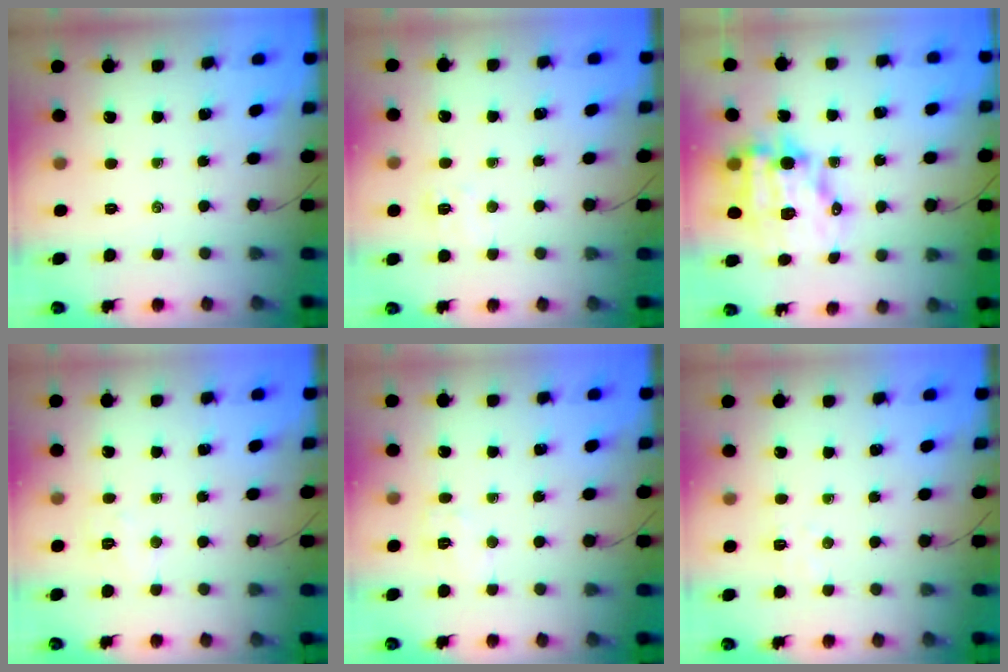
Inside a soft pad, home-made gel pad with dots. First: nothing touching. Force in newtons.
{"total": 5.0, "press": 4.8, "slide": 1.4}
{"total": 12.7, "press": 12.3, "slide": 3.2}
{"total": 5.3, "press": 5.2, "slide": 1.1}
{"total": 4.4, "press": 4.3, "slide": 1.0}
{"total": 4.2, "press": 4.1, "slide": 0.8}